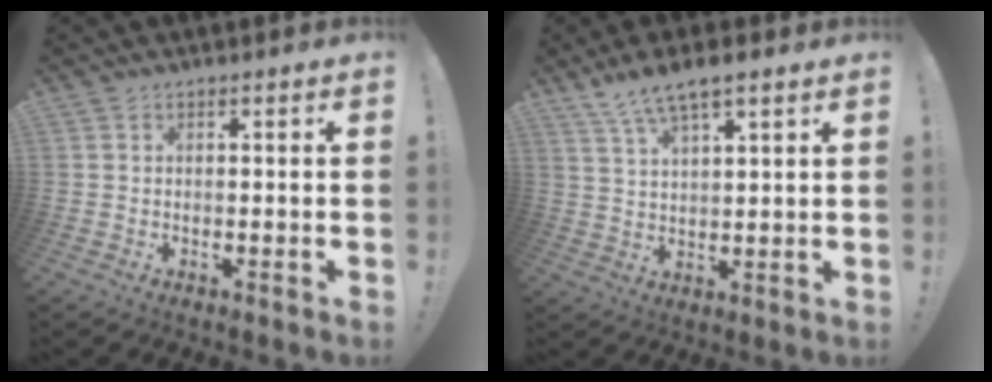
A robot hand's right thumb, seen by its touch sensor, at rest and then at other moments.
{"total": 7.5, "force": [5.5, 1.9, 4.7], "torque": [-0.083, -0.025, 0.099]}